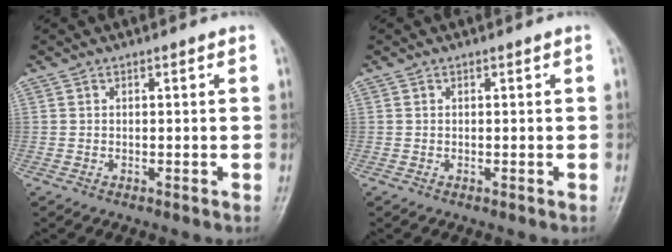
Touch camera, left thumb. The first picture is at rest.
{"total": 0.0}